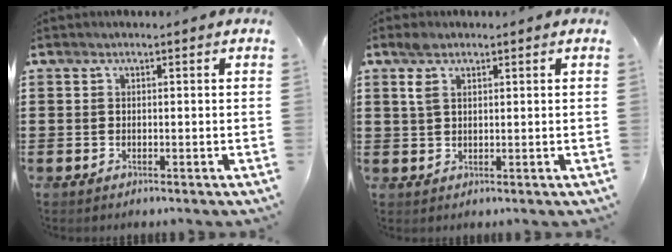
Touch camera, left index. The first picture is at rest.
{"total": 2.9, "force": [1.5, 1.4, 2.0], "torque": [-0.046, 0.007, 0.026]}